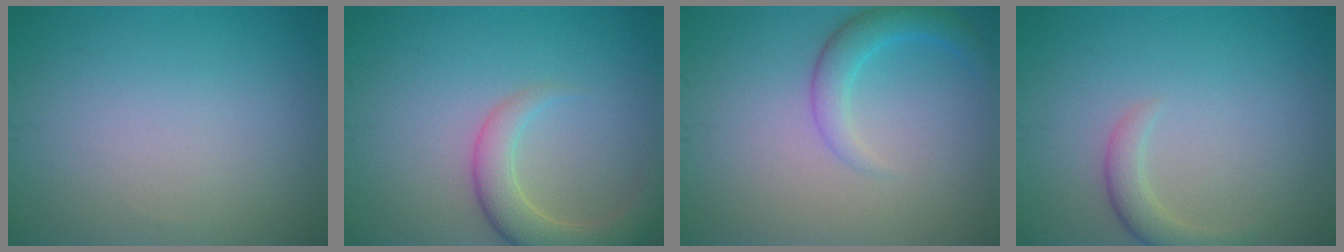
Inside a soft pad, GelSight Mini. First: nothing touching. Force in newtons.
{"total": 4.5, "press": 4.5, "slide": 0.5}
{"total": 2.8, "press": 2.8, "slide": 0.1}
{"total": 2.2, "press": 2.2, "slide": 0.2}